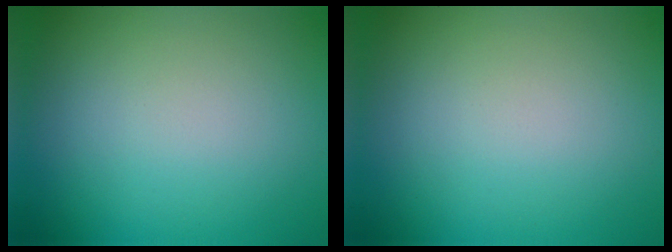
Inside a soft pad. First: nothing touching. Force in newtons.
{"total": 0.0}